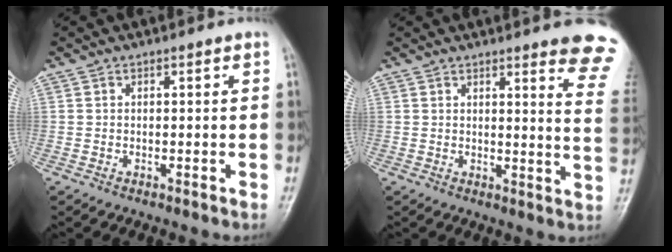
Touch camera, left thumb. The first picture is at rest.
{"total": 11.6, "force": [9.6, 1.3, 6.4], "torque": [-0.048, -0.071, 0.088]}